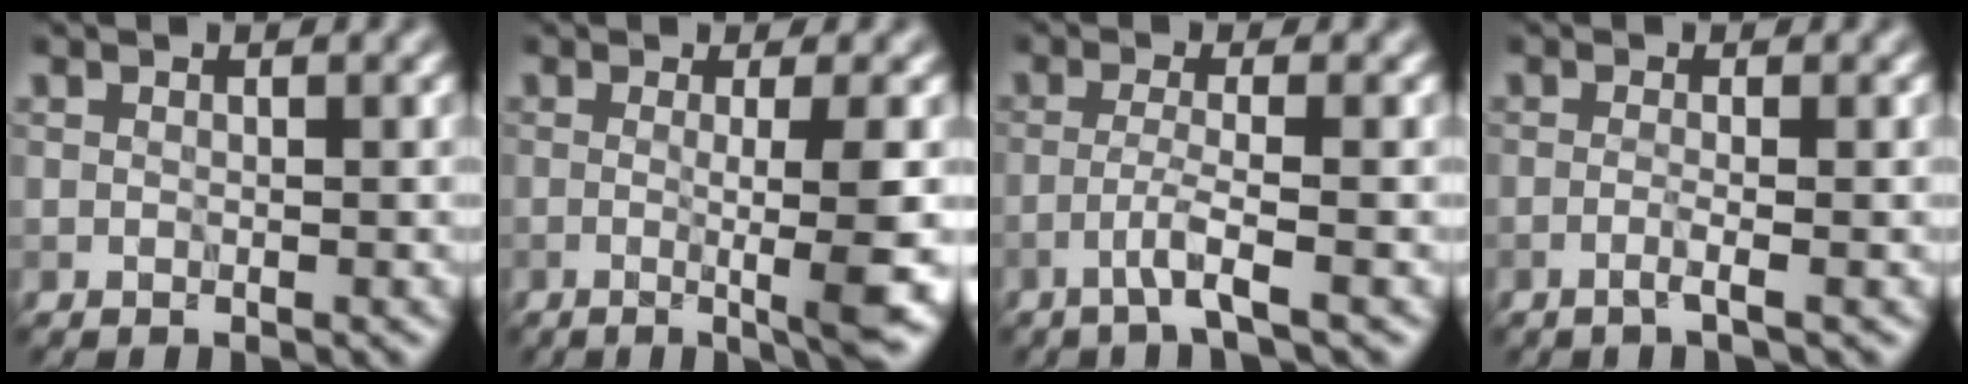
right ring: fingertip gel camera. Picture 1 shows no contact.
{"total": 6.7, "force": [-0.9, 1.2, 6.5], "torque": [-0.091, -0.007, -0.010]}
{"total": 2.5, "force": [-1.3, 0.0, 2.1], "torque": [-0.037, 0.007, -0.041]}
{"total": 1.5, "force": [-0.6, 0.3, 1.4], "torque": [-0.018, -0.001, -0.021]}